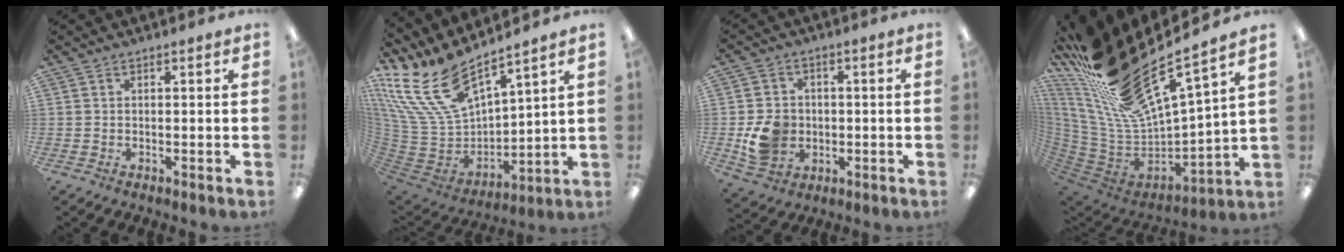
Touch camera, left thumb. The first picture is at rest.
{"total": 20.0, "force": [14.0, 8.4, 11.6], "torque": [-0.269, -0.098, 0.254]}
{"total": 8.5, "force": [-1.4, 7.4, 4.1], "torque": [-0.078, 0.016, -0.018]}
{"total": 23.6, "force": [17.9, 5.5, 14.5], "torque": [-0.266, -0.150, 0.315]}